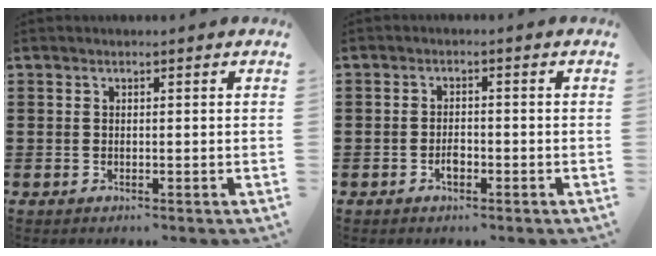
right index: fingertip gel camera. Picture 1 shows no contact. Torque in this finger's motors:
{"motor_torque": [0.68, 0.66, 0.02, 0.04]}